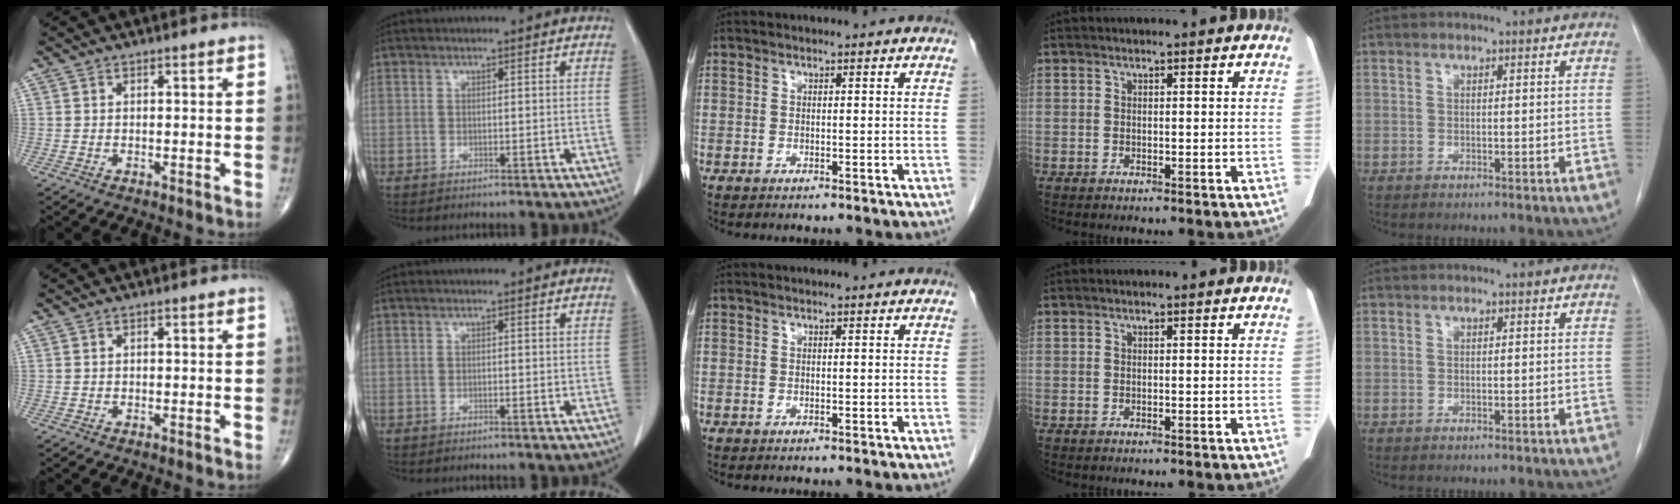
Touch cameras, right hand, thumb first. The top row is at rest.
{"index": {"total": 0.7, "force": [-0.2, 0.3, 0.6], "torque": [-0.009, 0.001, -0.001]}}